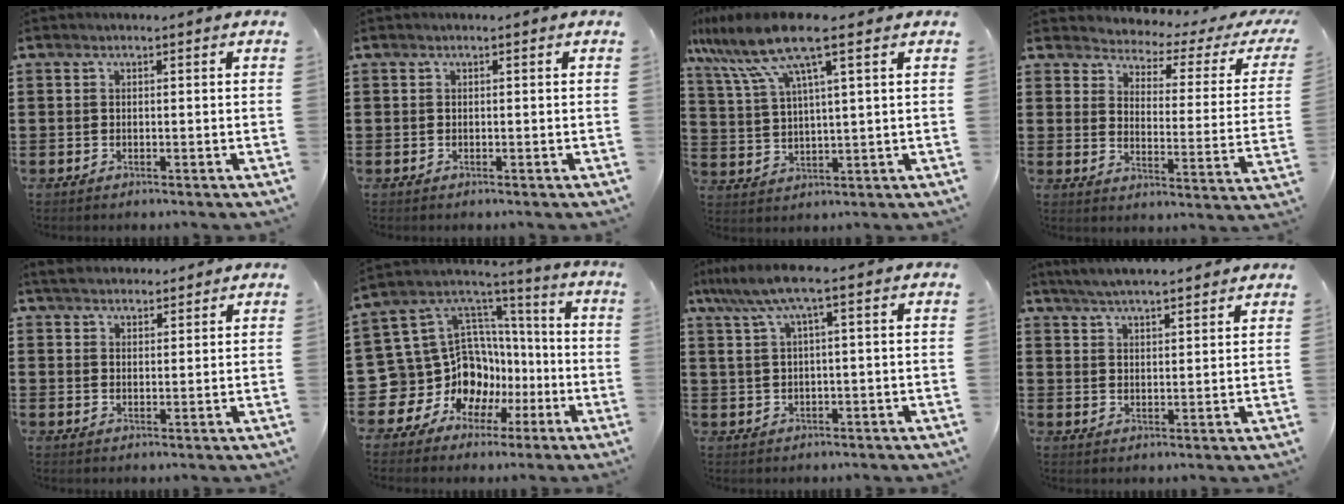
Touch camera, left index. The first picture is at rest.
{"total": 0.0}
{"total": 10.2, "force": [6.1, 1.3, 8.1], "torque": [-0.195, -0.021, 0.099]}
{"total": 2.5, "force": [2.3, 0.6, 0.9], "torque": [-0.038, -0.025, 0.030]}
{"total": 3.2, "force": [3.0, 0.8, 0.5], "torque": [-0.017, -0.001, 0.058]}
{"total": 14.2, "force": [-3.5, 13.2, 4.0], "torque": [-0.137, -0.030, -0.027]}
{"total": 5.7, "force": [2.0, 0.4, 5.3], "torque": [-0.121, -0.007, 0.028]}
{"total": 4.3, "force": [4.1, -0.2, 1.2], "torque": [-0.036, -0.011, 0.074]}